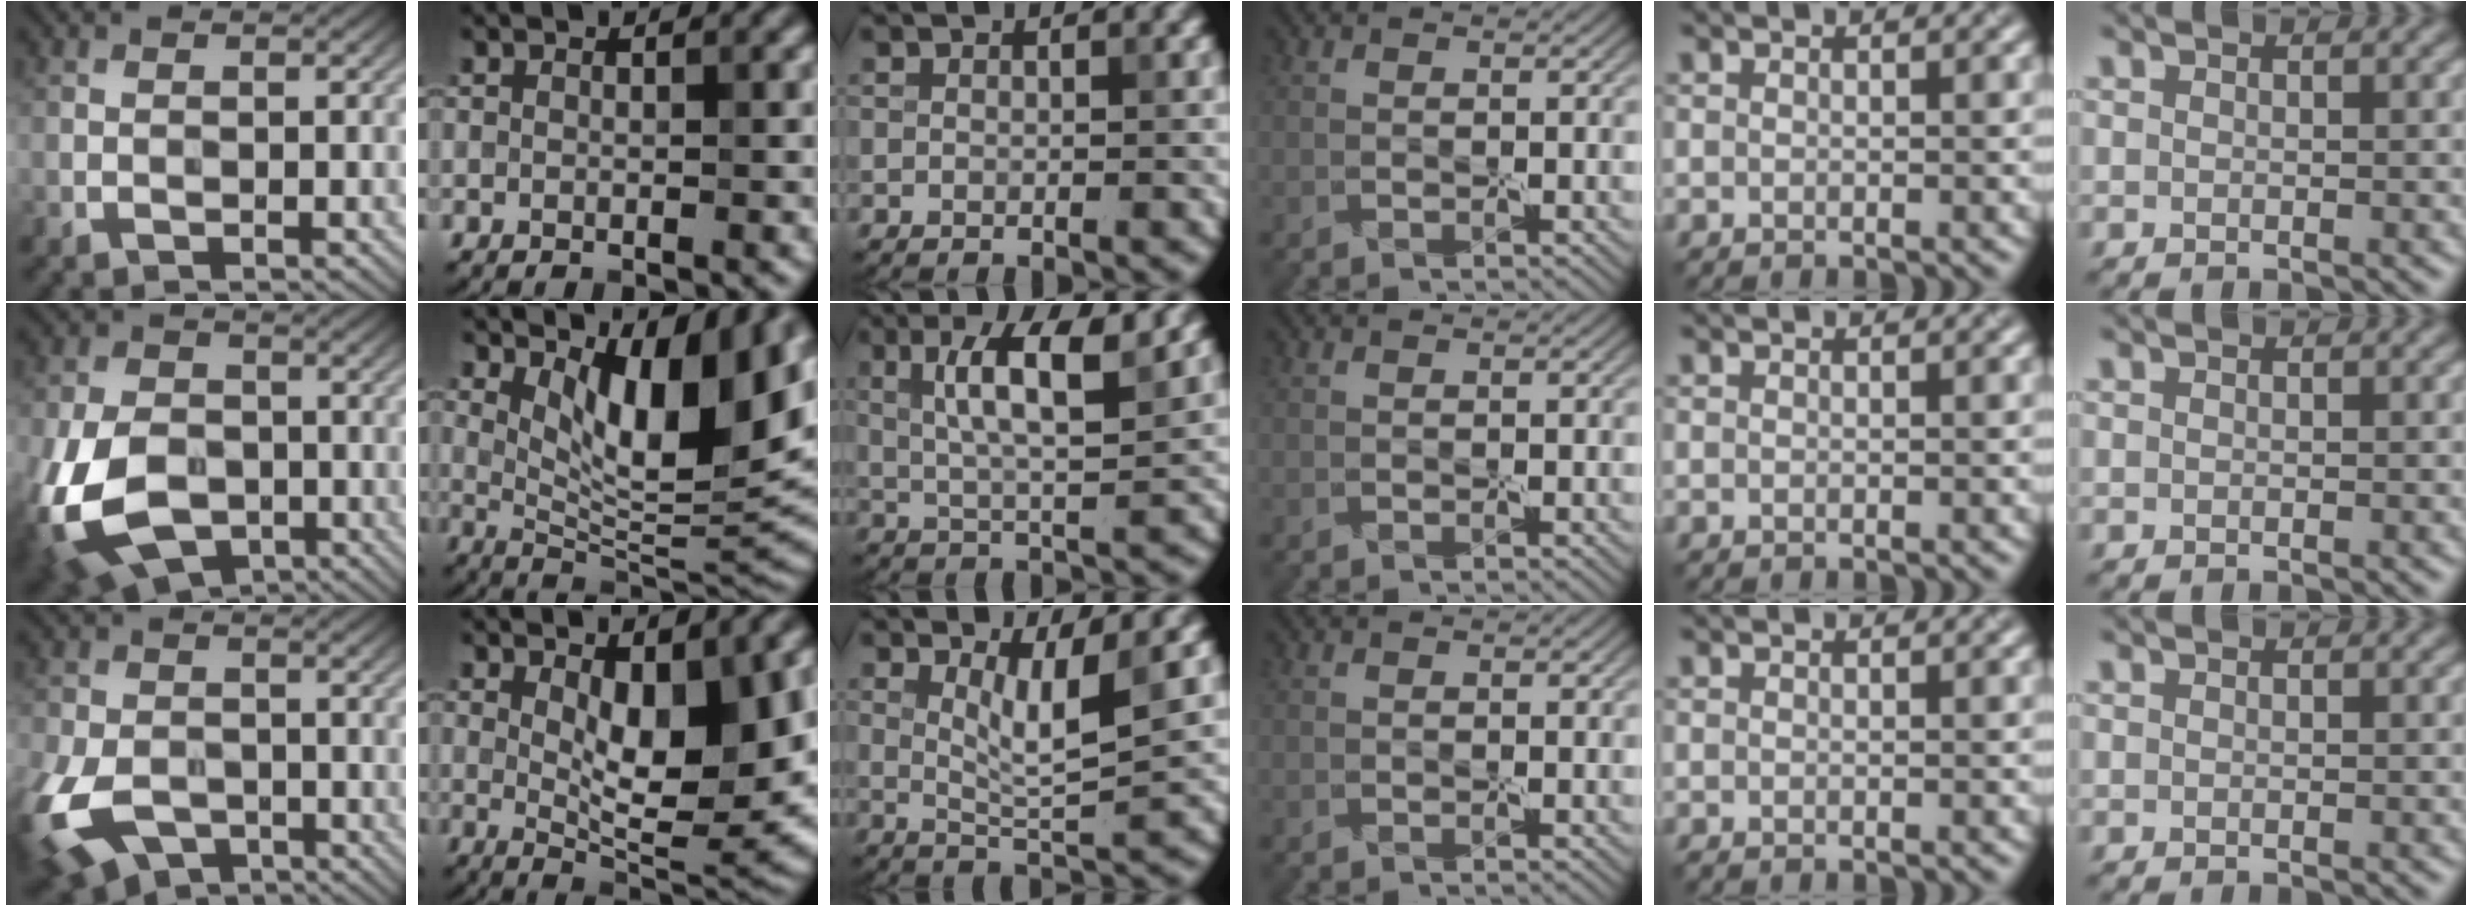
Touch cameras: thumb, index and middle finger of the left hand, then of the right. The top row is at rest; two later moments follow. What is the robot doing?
{"motion": "peel", "object": "sticky note"}